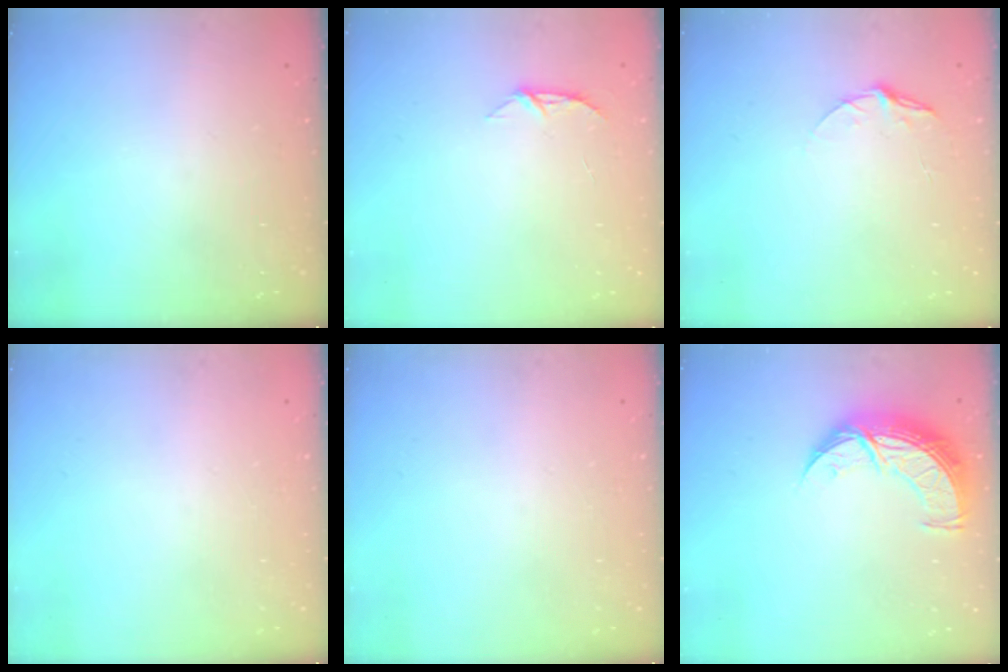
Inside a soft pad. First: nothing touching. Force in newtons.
{"total": 4.6, "press": 4.5, "slide": 0.5}
{"total": 5.8, "press": 5.8, "slide": 0.5}
{"total": 0.0}
{"total": 0.0}
{"total": 10.7, "press": 10.6, "slide": 0.8}